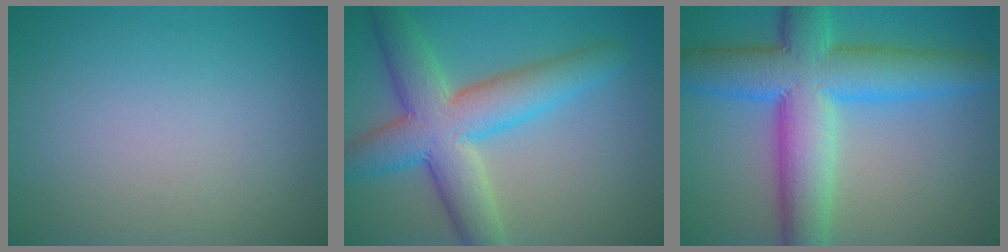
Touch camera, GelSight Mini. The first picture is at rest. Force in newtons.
{"total": 8.3, "press": 8.3, "slide": 0.2}
{"total": 10.7, "press": 10.7, "slide": 0.1}